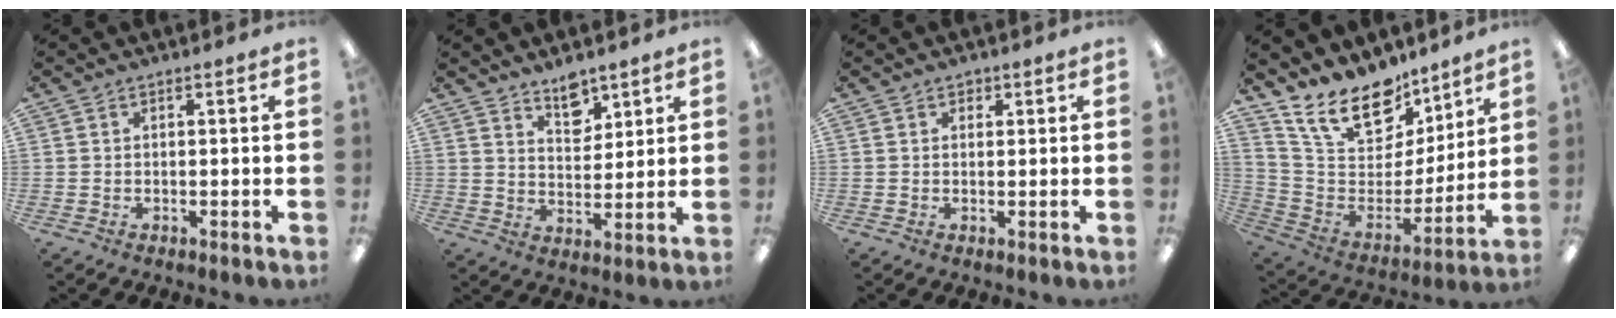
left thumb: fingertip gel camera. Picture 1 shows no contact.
{"total": 7.0, "force": [5.8, 3.2, 2.3], "torque": [-0.023, -0.037, 0.101]}
{"total": 1.4, "force": [0.9, 1.0, 0.2], "torque": [0.003, -0.001, 0.014]}
{"total": 18.3, "force": [14.8, 8.3, 6.8], "torque": [-0.148, -0.101, 0.272]}